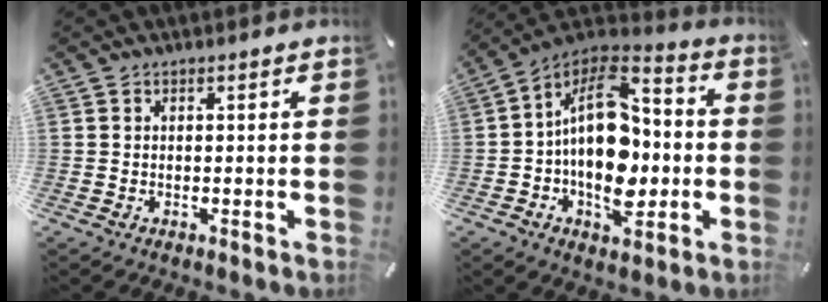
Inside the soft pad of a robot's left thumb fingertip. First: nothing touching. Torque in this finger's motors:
{"motor_torque": [0.27, 1.68, 1.62, 1.15, 0.32]}